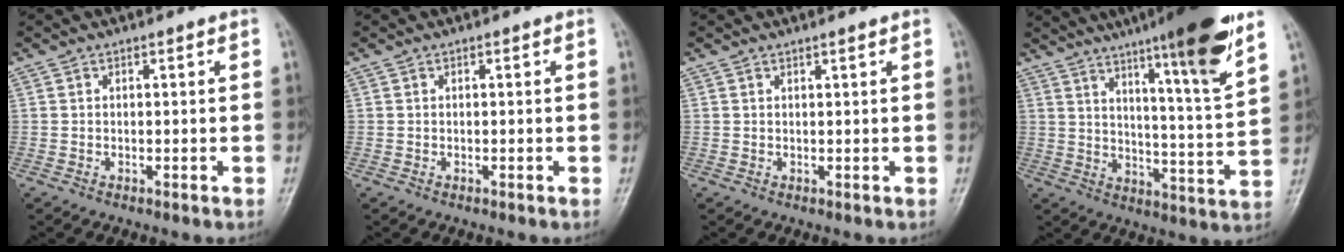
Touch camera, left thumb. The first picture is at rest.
{"total": 0.0}
{"total": 0.8, "force": [0.7, 0.0, 0.5], "torque": [-0.009, -0.004, 0.012]}
{"total": 18.9, "force": [11.7, 1.2, 14.8], "torque": [-0.205, -0.057, 0.173]}